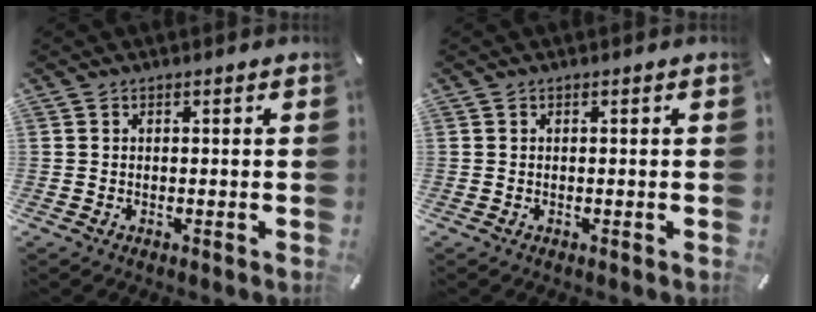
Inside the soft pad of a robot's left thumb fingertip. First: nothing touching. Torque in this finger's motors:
{"motor_torque": [0.00, 0.00, -0.03, -0.02, 0.00]}